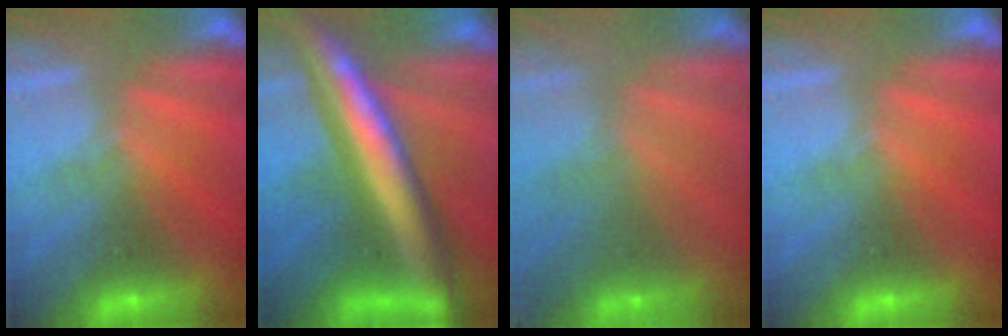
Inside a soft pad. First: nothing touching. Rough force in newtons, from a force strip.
{"total": 6.9}
{"total": 2.3}
{"total": 0.0}